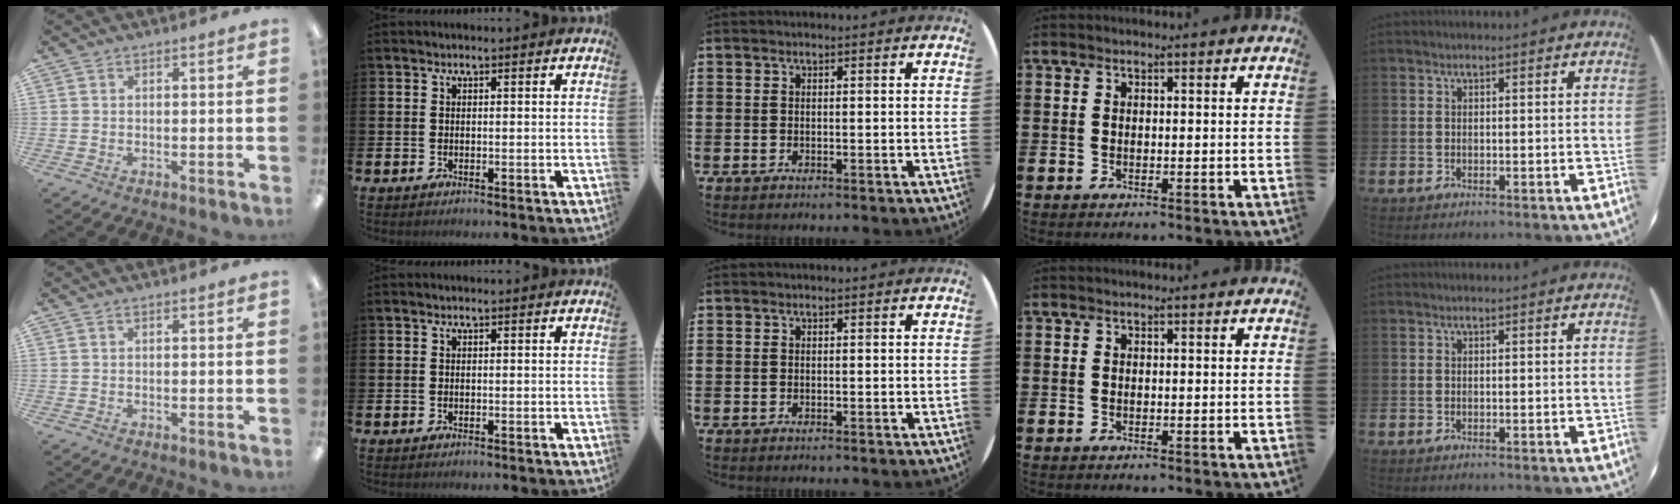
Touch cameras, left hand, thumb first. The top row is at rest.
{}